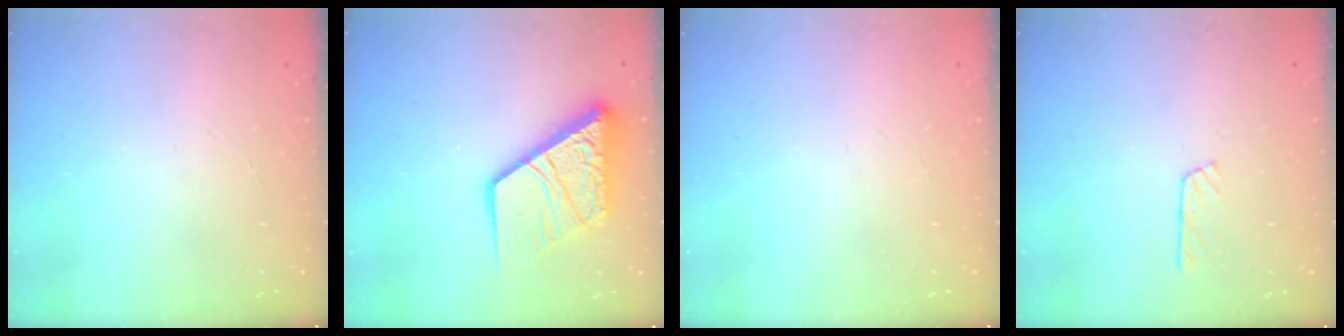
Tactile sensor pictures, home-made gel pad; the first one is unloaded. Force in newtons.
{"total": 15.5, "press": 15.4, "slide": 1.9}
{"total": 0.0}
{"total": 5.8, "press": 5.8, "slide": 0.4}